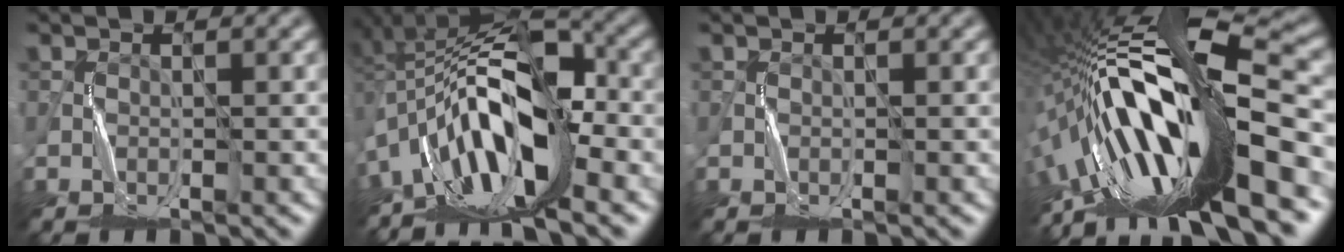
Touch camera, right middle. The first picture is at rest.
{"total": 11.9, "force": [-4.8, 3.6, 10.3], "torque": [-0.163, 0.015, -0.096]}
{"total": 0.0}
{"total": 17.4, "force": [-5.7, 4.9, 15.7], "torque": [-0.274, 0.017, -0.107]}